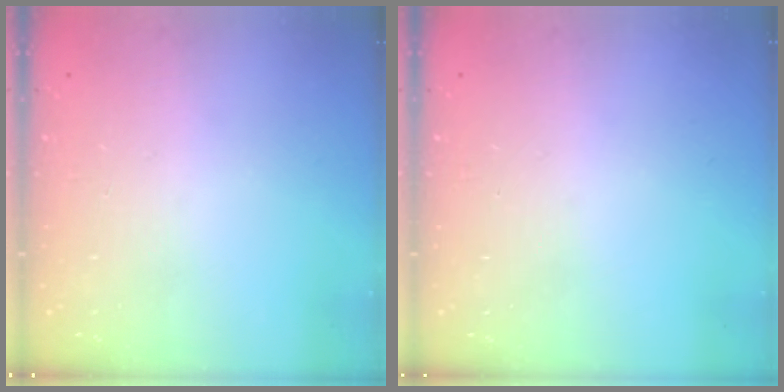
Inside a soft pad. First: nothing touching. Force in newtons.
{"total": 0.0}